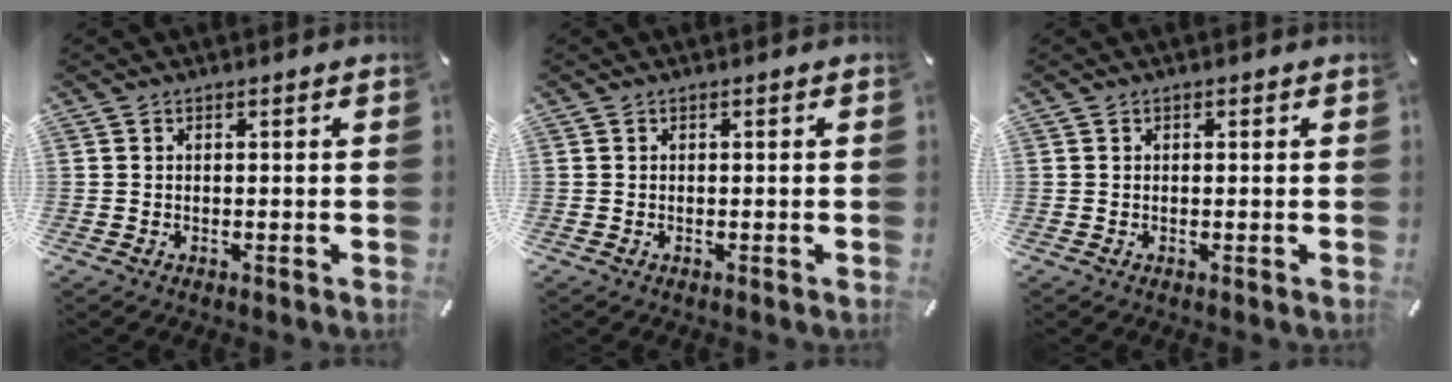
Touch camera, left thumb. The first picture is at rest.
{"total": 0.0}
{"total": 0.0}